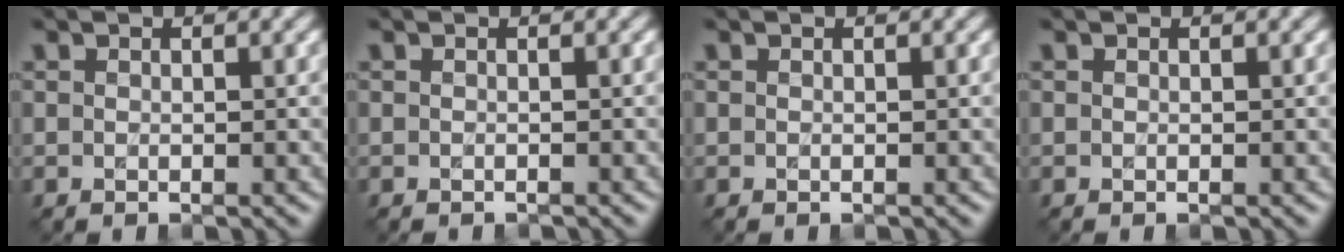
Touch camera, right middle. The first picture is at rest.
{"total": 0.7, "force": [-0.7, -0.1, 0.0], "torque": [0.002, -0.006, -0.012]}
{"total": 0.0}
{"total": 0.0}